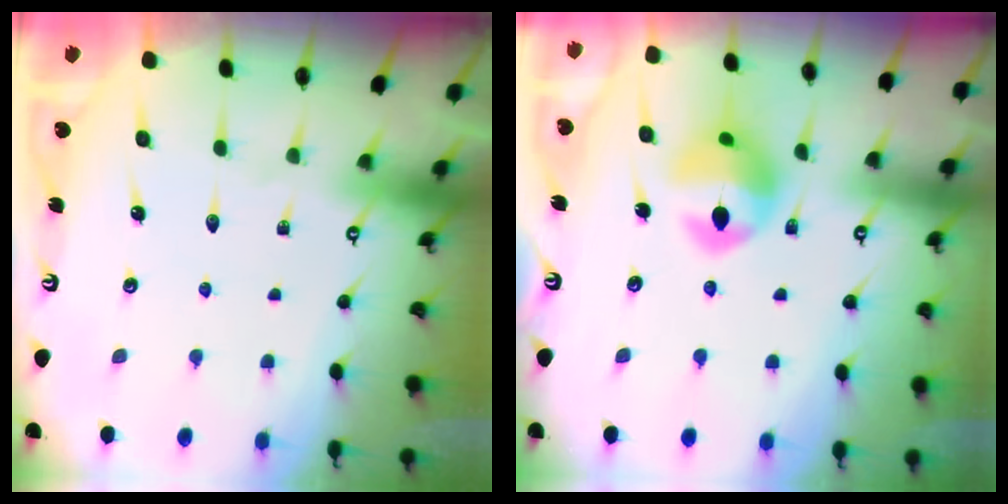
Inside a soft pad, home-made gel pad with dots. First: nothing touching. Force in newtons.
{"total": 13.5, "press": 13.4, "slide": 1.4}